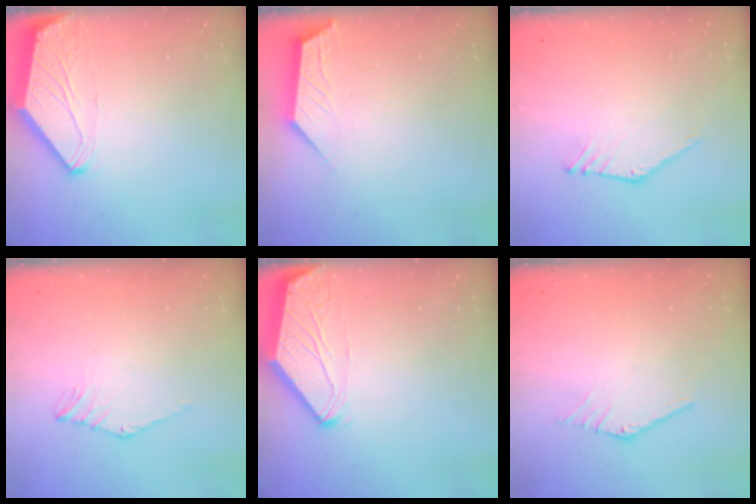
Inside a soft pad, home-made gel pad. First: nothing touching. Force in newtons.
{"total": 2.1, "press": 2.1, "slide": 0.3}
{"total": 2.3, "press": 2.3, "slide": 0.1}
{"total": 2.6, "press": 2.6, "slide": 0.4}
{"total": 0.0}
{"total": 0.7, "press": 0.6, "slide": 0.3}